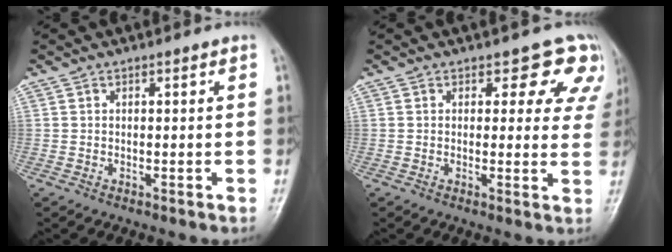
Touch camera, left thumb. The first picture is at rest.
{"total": 7.6, "force": [5.1, 4.4, 3.5], "torque": [0.009, -0.022, 0.036]}